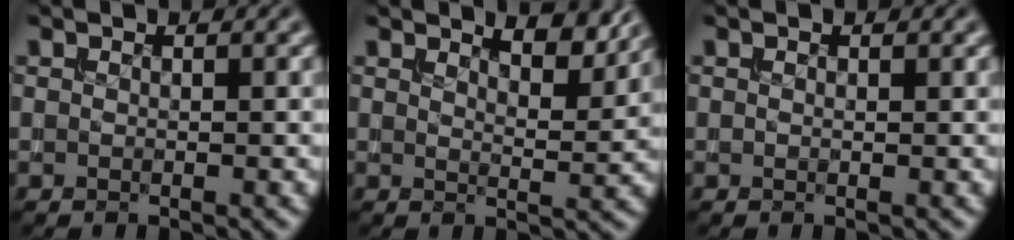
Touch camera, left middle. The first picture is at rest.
{"total": 3.6, "force": [2.9, 0.7, 1.9], "torque": [-0.032, -0.004, 0.038]}
{"total": 0.0}